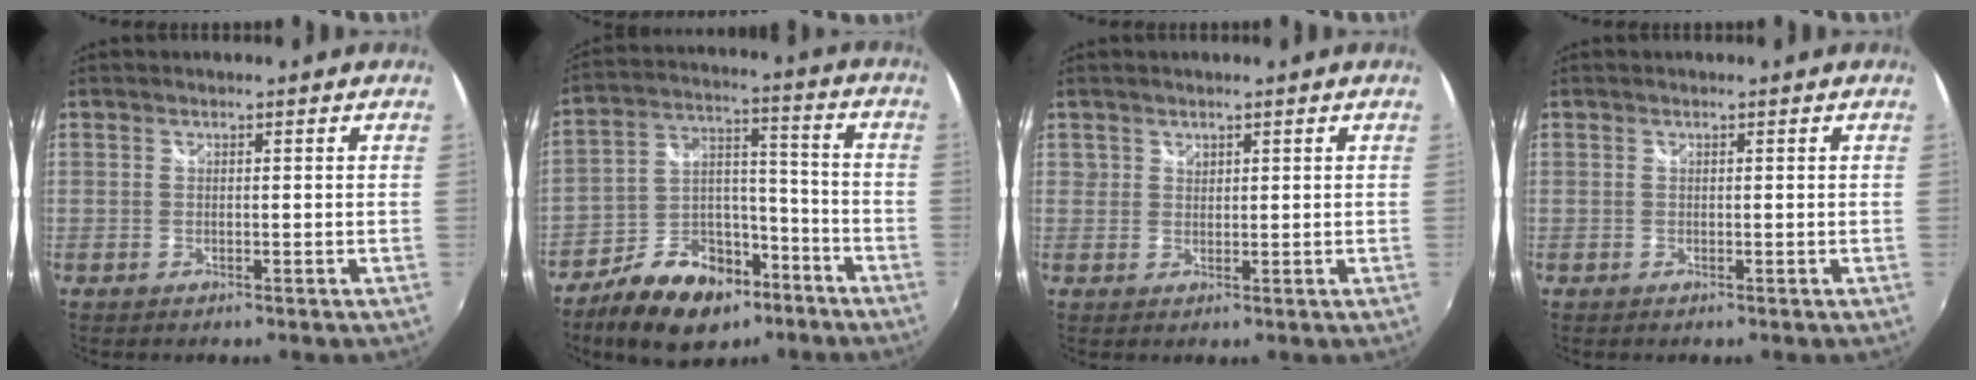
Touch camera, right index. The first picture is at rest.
{"total": 15.6, "force": [-9.7, 9.1, 8.2], "torque": [-0.158, 0.032, -0.149]}
{"total": 1.3, "force": [0.8, 1.0, 0.1], "torque": [0.003, 0.003, 0.014]}
{"total": 0.0}